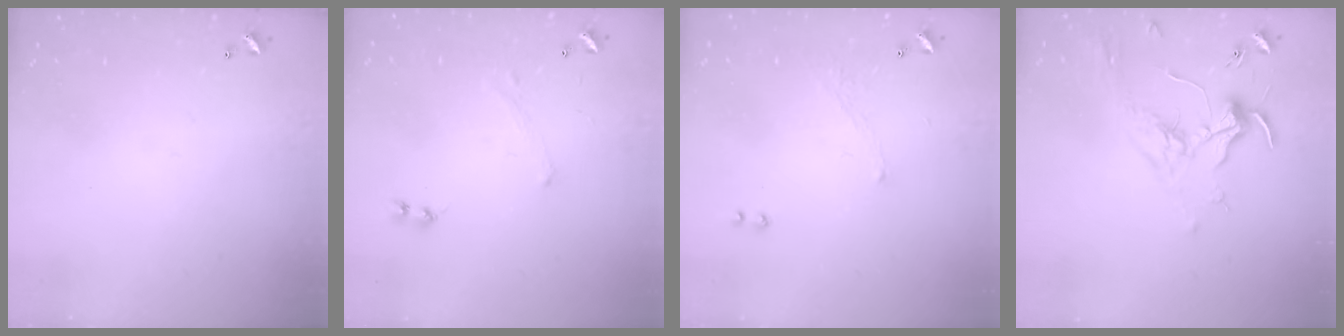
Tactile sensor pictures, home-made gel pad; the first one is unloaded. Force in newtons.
{"total": 0.7, "press": 0.7, "slide": 0.3}
{"total": 4.0, "press": 4.0, "slide": 0.7}
{"total": 1.7, "press": 1.5, "slide": 0.9}